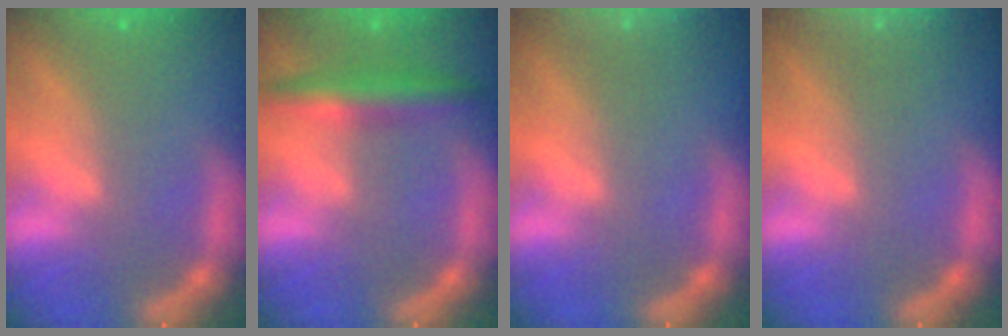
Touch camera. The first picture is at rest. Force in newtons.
{"total": 4.4}
{"total": 7.0}
{"total": 6.0}